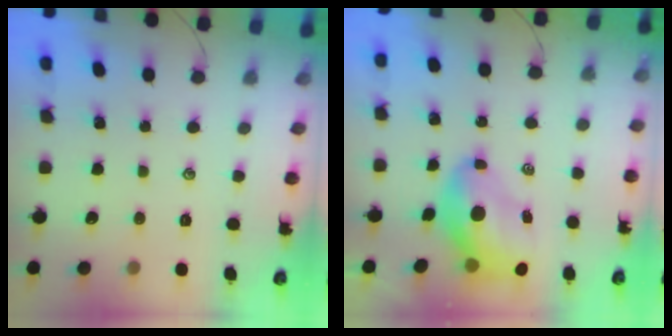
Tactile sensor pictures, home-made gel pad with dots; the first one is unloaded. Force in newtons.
{"total": 10.4, "press": 10.0, "slide": 3.0}